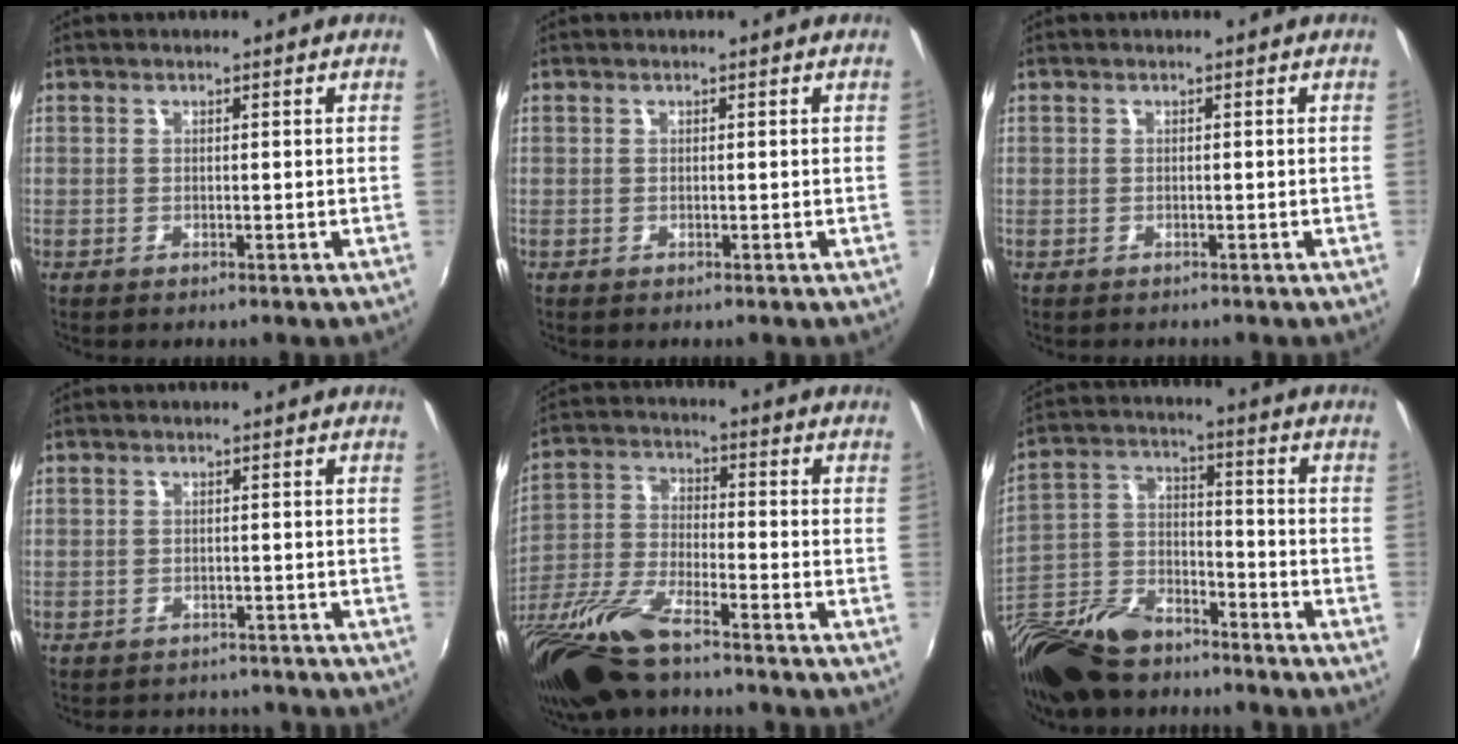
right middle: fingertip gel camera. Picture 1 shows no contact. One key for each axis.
{"total": 0.0}
{"total": 0.9, "fx": -0.6, "fy": 0.6, "fz": -0.1, "tx": -0.002, "ty": 0.002, "tz": -0.008}
{"total": 5.3, "fx": -4.6, "fy": 2.4, "fz": 1.0, "tx": -0.023, "ty": 0.005, "tz": -0.062}
{"total": 16.5, "fx": -12.6, "fy": 3.4, "fz": 10.2, "tx": -0.217, "ty": -0.043, "tz": -0.243}
{"total": 20.4, "fx": -15.1, "fy": 9.6, "fz": 9.9, "tx": -0.239, "ty": -0.013, "tz": -0.266}